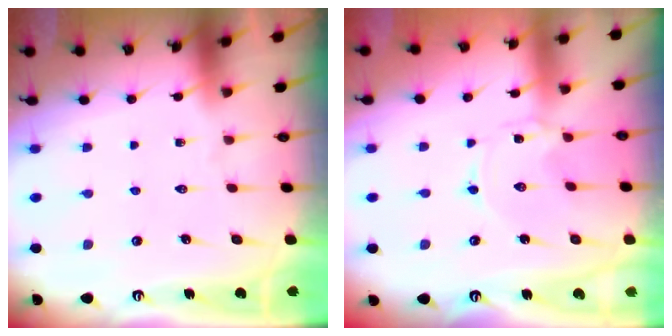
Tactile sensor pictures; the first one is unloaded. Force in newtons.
{"total": 0.0}